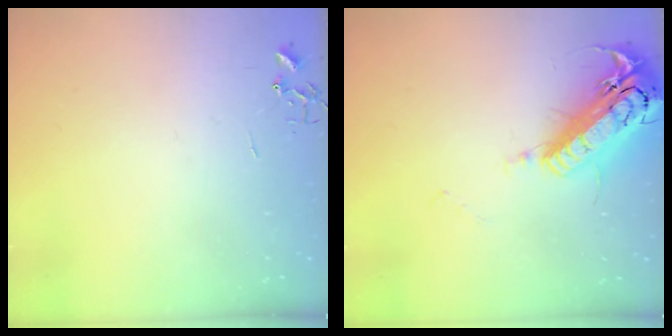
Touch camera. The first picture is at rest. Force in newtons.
{"total": 21.3, "press": 20.9, "slide": 4.0}